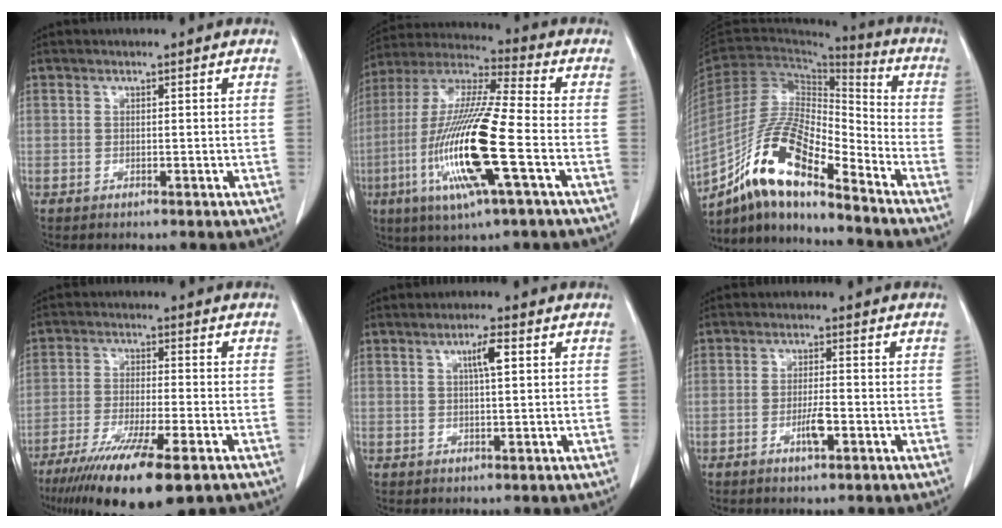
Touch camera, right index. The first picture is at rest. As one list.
[{"total": 19.1, "force": [-5.4, 1.3, 18.3], "torque": [-0.387, -0.021, -0.105]}, {"total": 15.0, "force": [-10.6, 3.2, 10.2], "torque": [-0.196, 0.011, -0.191]}, {"total": 15.5, "force": [-10.3, 2.0, 11.5], "torque": [-0.189, -0.042, -0.169]}, {"total": 3.3, "force": [1.1, 0.3, 3.1], "torque": [-0.053, 0.003, 0.019]}, {"total": 3.5, "force": [-1.3, 0.6, 3.2], "torque": [-0.058, -0.001, -0.023]}]